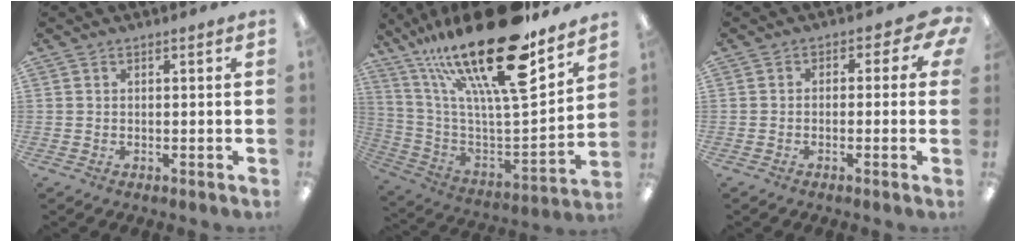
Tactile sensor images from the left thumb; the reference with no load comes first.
{"total": 29.3, "force": [19.6, 8.1, 20.2], "torque": [-0.352, -0.128, 0.324]}
{"total": 3.5, "force": [-0.5, 2.3, 2.6], "torque": [-0.029, 0.003, -0.013]}